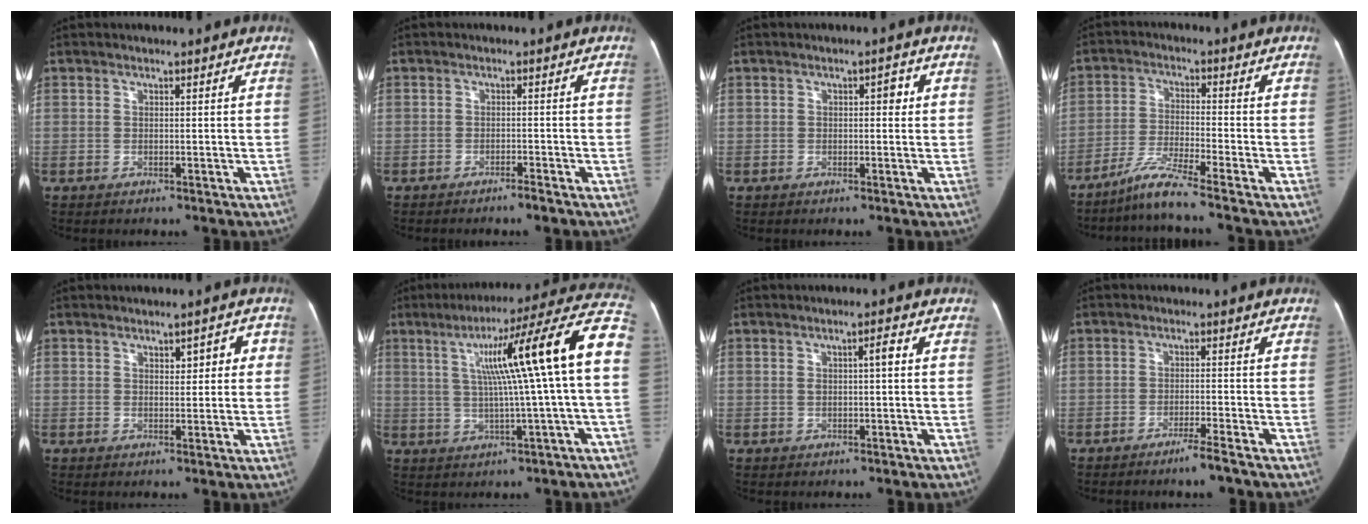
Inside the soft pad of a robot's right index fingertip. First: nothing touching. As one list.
[{"total": 2.0, "force": [-1.7, 0.2, 1.1], "torque": [-0.019, 0.000, -0.026]}, {"total": 2.1, "force": [0.3, 1.2, 1.7], "torque": [-0.023, 0.024, 0.004]}, {"total": 5.9, "force": [-5.2, -1.3, 2.6], "torque": [-0.058, -0.026, -0.104]}, {"total": 3.9, "force": [1.3, 1.9, 3.2], "torque": [-0.034, 0.018, 0.017]}, {"total": 18.6, "force": [2.4, -0.6, 18.4], "torque": [-0.255, 0.037, 0.028]}, {"total": 3.0, "force": [0.4, 1.0, 2.9], "torque": [-0.053, 0.018, 0.010]}, {"total": 3.4, "force": [-2.7, -0.2, 2.1], "torque": [-0.038, -0.004, -0.047]}]